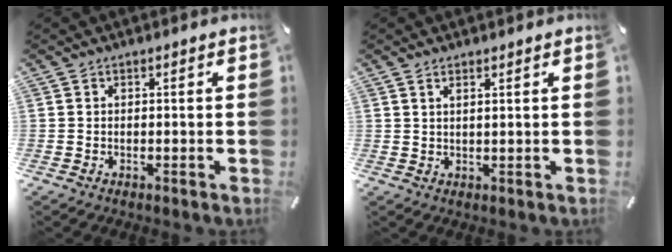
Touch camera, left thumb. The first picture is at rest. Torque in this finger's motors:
{"motor_torque": [-0.11, -0.15, -0.04, 0.01, -0.06]}